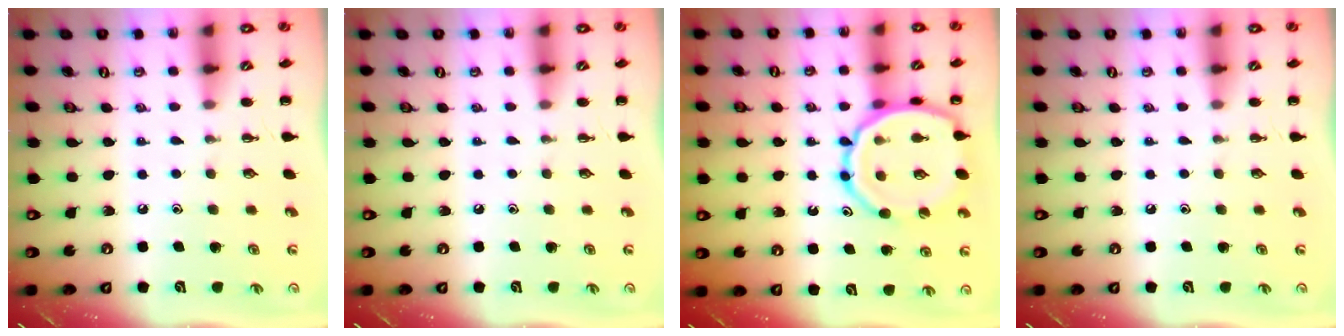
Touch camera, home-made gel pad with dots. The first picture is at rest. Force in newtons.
{"total": 0.0}
{"total": 14.6, "press": 14.5, "slide": 1.8}
{"total": 0.0}